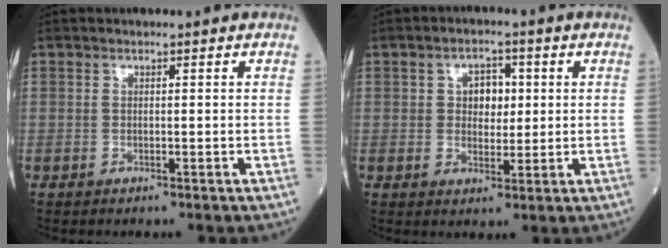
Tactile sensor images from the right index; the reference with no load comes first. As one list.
[{"total": 4.4, "force": [0.9, 2.8, 3.2], "torque": [-0.046, 0.009, 0.016]}]